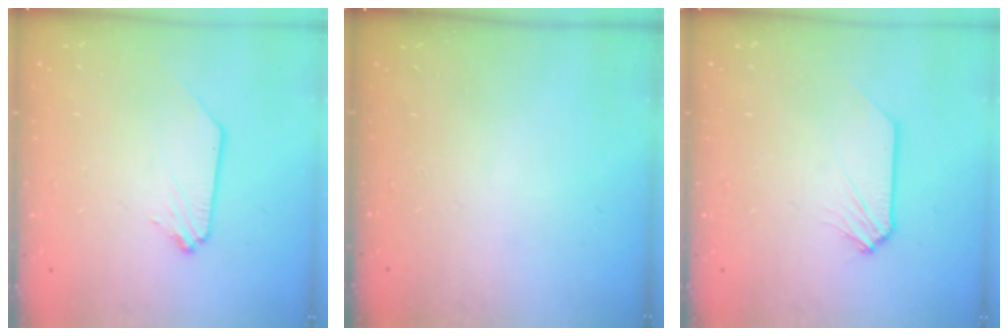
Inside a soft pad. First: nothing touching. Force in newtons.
{"total": 0.0}
{"total": 0.0}